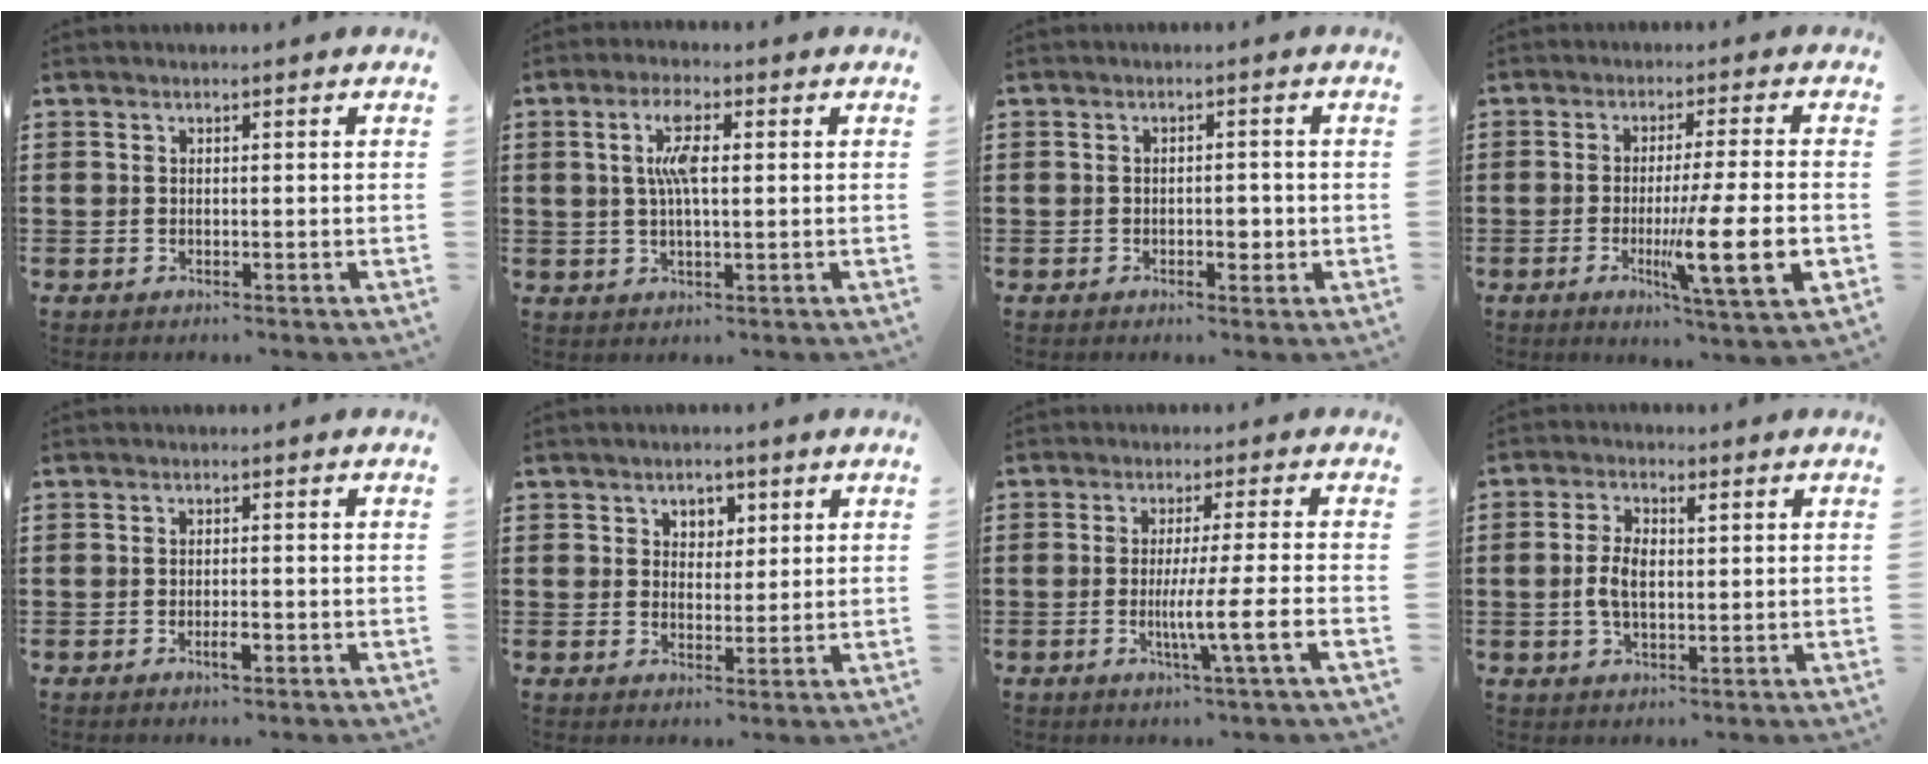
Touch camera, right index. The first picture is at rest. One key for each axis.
{"total": 5.7, "fx": 1.0, "fy": 1.8, "fz": 5.3, "tx": -0.108, "ty": 0.011, "tz": 0.013}
{"total": 2.2, "fx": -0.7, "fy": 1.0, "fz": 1.9, "tx": -0.034, "ty": 0.003, "tz": -0.014}
{"total": 11.4, "fx": -2.6, "fy": 0.7, "fz": 11.1, "tx": -0.194, "ty": -0.022, "tz": -0.048}
{"total": 2.2, "fx": -1.0, "fy": 0.6, "fz": 1.9, "tx": -0.041, "ty": -0.002, "tz": -0.020}
{"total": 2.7, "fx": 1.5, "fy": 2.2, "fz": 0.7, "tx": -0.026, "ty": 0.012, "tz": 0.024}
{"total": 7.2, "fx": -1.9, "fy": -0.7, "fz": 6.9, "tx": -0.113, "ty": -0.016, "tz": -0.032}
{"total": 4.5, "fx": 0.2, "fy": 2.1, "fz": 3.9, "tx": -0.091, "ty": 0.002, "tz": -0.002}